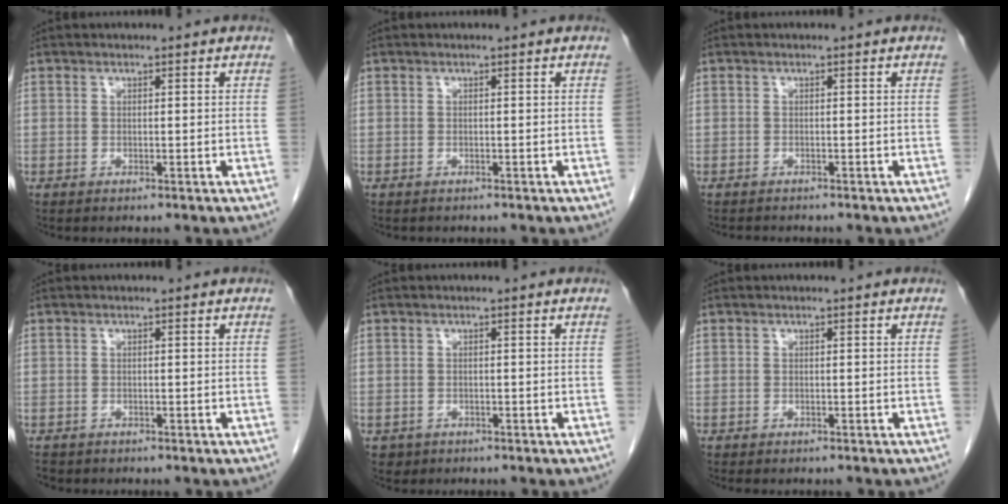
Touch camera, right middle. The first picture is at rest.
{"total": 0.9, "force": [-0.9, 0.3, 0.2], "torque": [-0.014, -0.002, -0.013]}
{"total": 2.1, "force": [-2.0, 0.4, 0.6], "torque": [-0.016, -0.007, -0.026]}
{"total": 1.6, "force": [-1.3, 0.9, 0.4], "torque": [-0.014, -0.002, -0.019]}
{"total": 1.3, "force": [-0.7, 1.1, 0.1], "torque": [-0.008, 0.003, -0.005]}
{"total": 1.2, "force": [-1.0, 0.5, 0.3], "torque": [-0.008, -0.002, -0.013]}